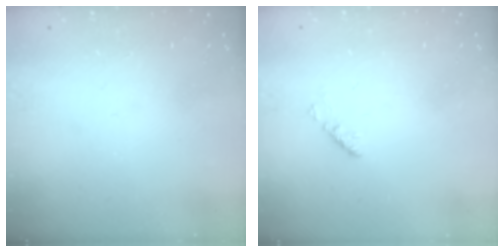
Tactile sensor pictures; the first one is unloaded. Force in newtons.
{"total": 3.4, "press": 3.3, "slide": 0.5}